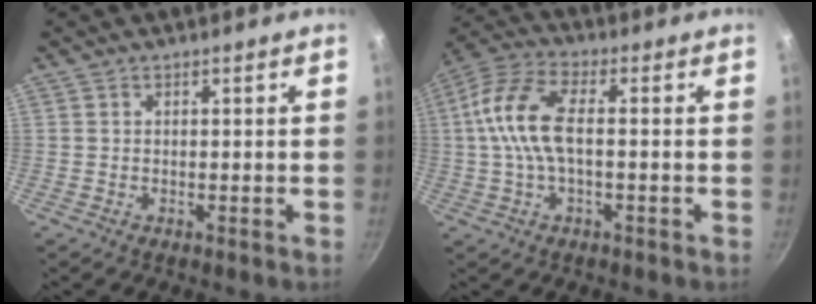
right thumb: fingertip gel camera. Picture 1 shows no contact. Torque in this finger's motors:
{"motor_torque": [0.64, 0.55, 1.89, -0.87, 0.66]}